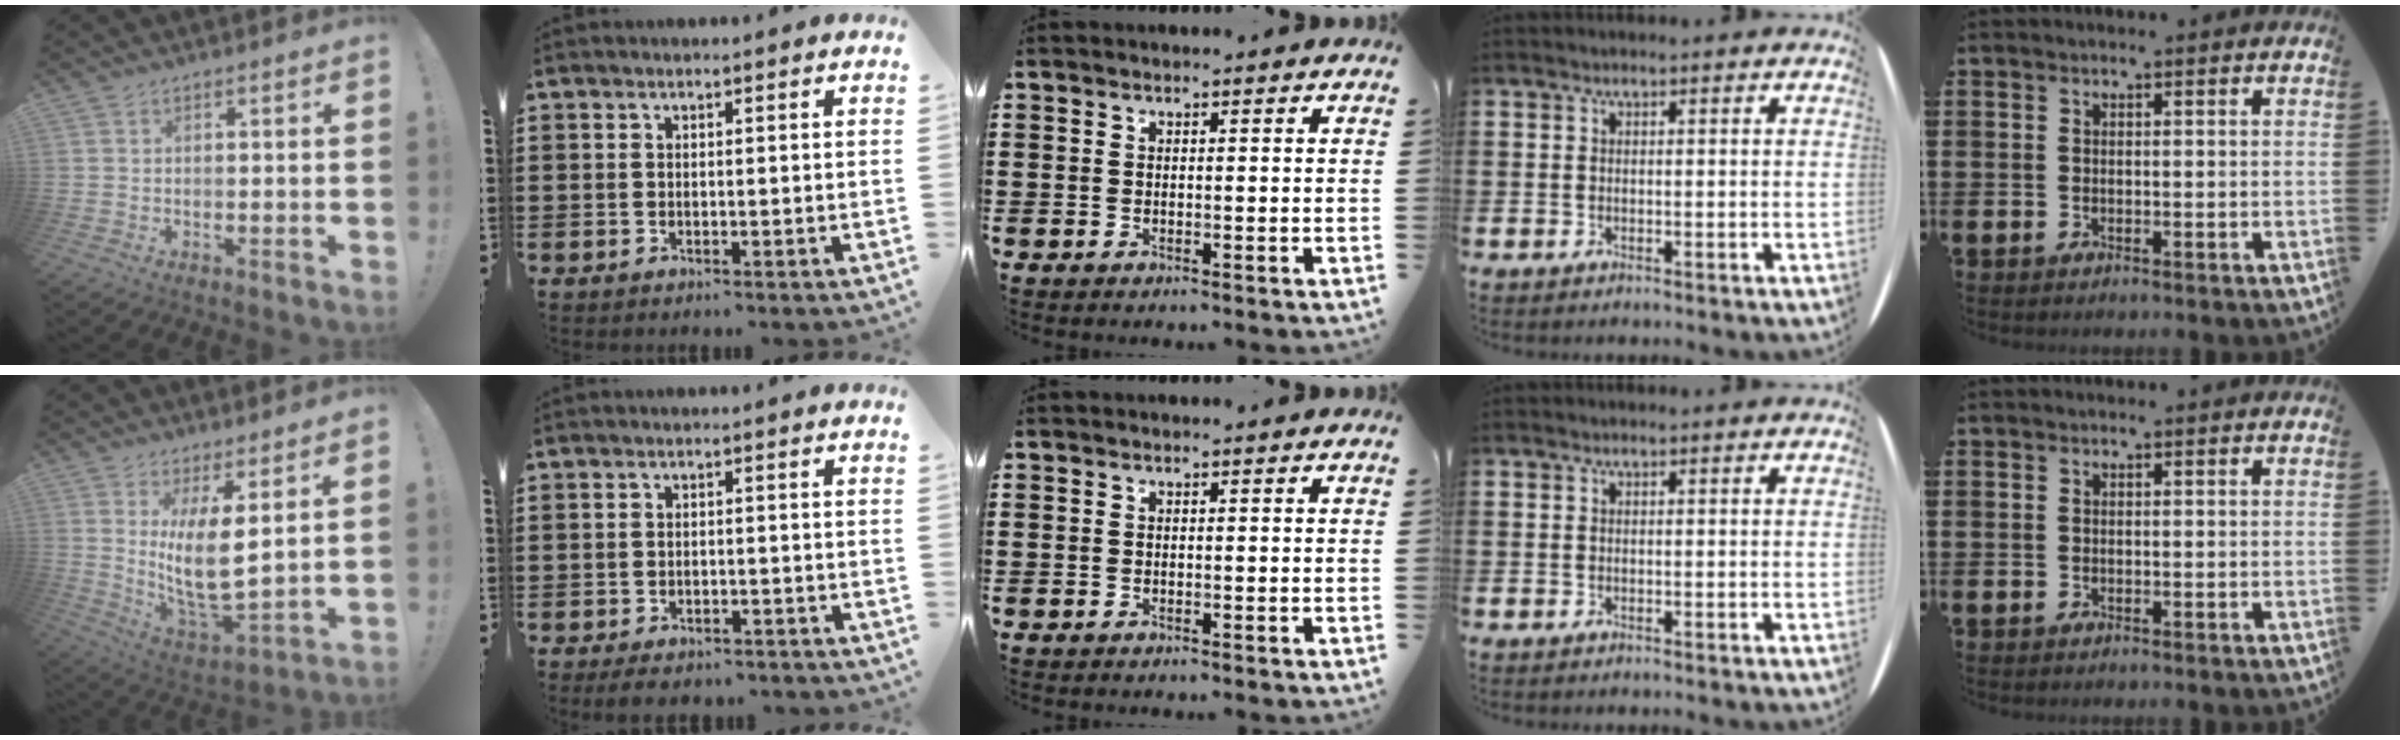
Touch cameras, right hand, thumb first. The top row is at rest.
{"thumb": {"total": 13.2, "force": [4.4, 4.0, 11.8], "torque": [-0.220, -0.052, 0.072]}, "index": {"total": 2.4, "force": [-2.3, 0.4, 0.6], "torque": [-0.021, -0.003, -0.049]}}